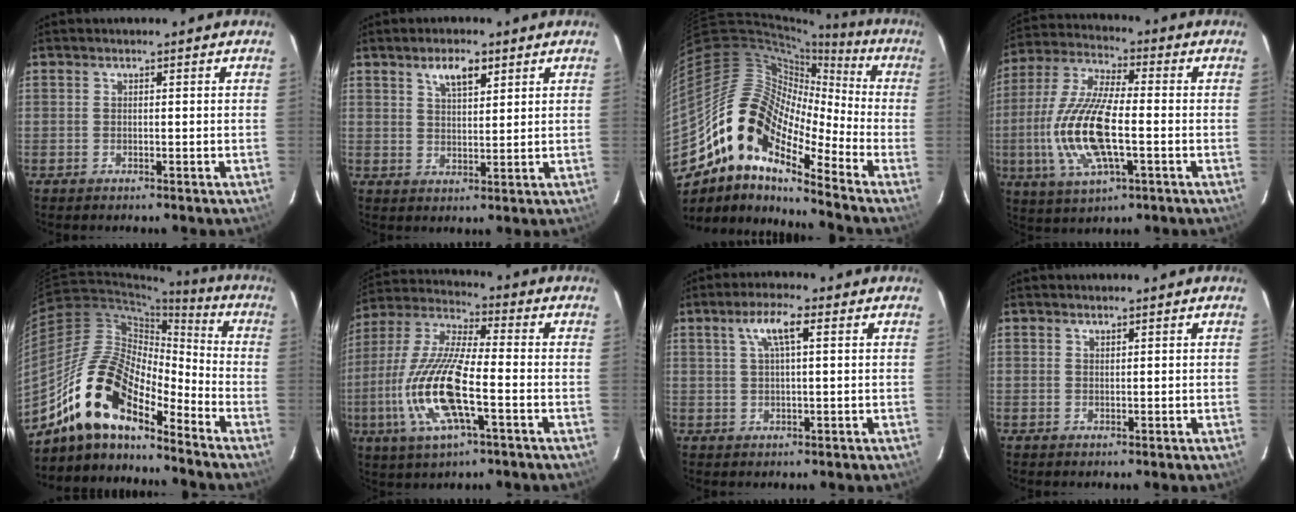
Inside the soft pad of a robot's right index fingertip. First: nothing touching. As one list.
[{"total": 5.0, "force": [3.0, 1.9, 3.4], "torque": [-0.058, 0.006, 0.053]}, {"total": 17.0, "force": [-10.5, 6.4, 11.7], "torque": [-0.189, -0.005, -0.215]}, {"total": 16.3, "force": [-3.1, 5.6, 15.0], "torque": [-0.318, -0.005, -0.060]}, {"total": 17.4, "force": [-12.5, 5.8, 10.6], "torque": [-0.192, 0.000, -0.251]}, {"total": 17.2, "force": [-4.9, 4.3, 16.0], "torque": [-0.341, -0.011, -0.100]}, {"total": 5.2, "force": [2.0, 1.0, 4.7], "torque": [-0.090, 0.009, 0.038]}, {"total": 0.5, "force": [0.5, 0.1, 0.1], "torque": [-0.001, 0.002, 0.010]}]